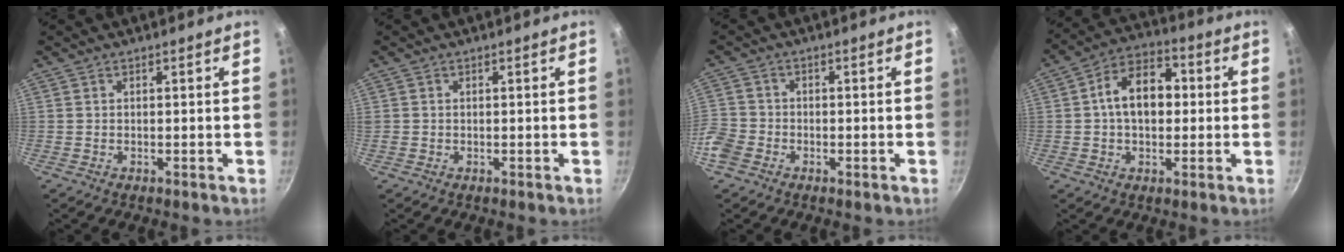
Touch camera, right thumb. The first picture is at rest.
{"total": 0.8, "force": [-0.1, 0.8, 0.2], "torque": [-0.004, 0.002, -0.002]}
{"total": 7.5, "force": [-3.3, 5.9, 3.1], "torque": [-0.073, 0.025, -0.076]}
{"total": 11.9, "force": [0.8, 8.0, 8.8], "torque": [-0.108, 0.030, -0.002]}